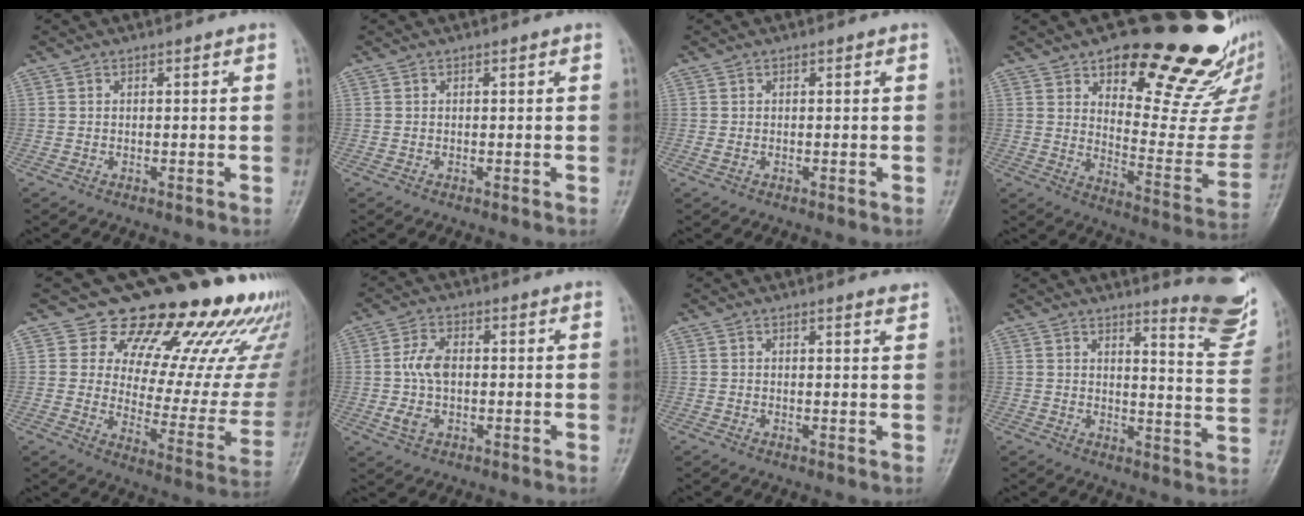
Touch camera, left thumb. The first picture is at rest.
{"total": 0.0}
{"total": 0.8, "force": [0.0, 0.5, 0.6], "torque": [-0.017, -0.001, 0.003]}
{"total": 23.1, "force": [16.7, 9.1, 13.1], "torque": [-0.117, -0.113, 0.231]}
{"total": 25.7, "force": [19.5, 10.9, 12.8], "torque": [-0.123, -0.124, 0.248]}
{"total": 6.4, "force": [-0.2, 4.0, 5.0], "torque": [-0.101, 0.007, -0.005]}
{"total": 1.3, "force": [1.2, 0.0, 0.5], "torque": [-0.004, -0.011, 0.014]}
{"total": 10.7, "force": [9.0, 1.4, 5.6], "torque": [-0.048, -0.093, 0.100]}